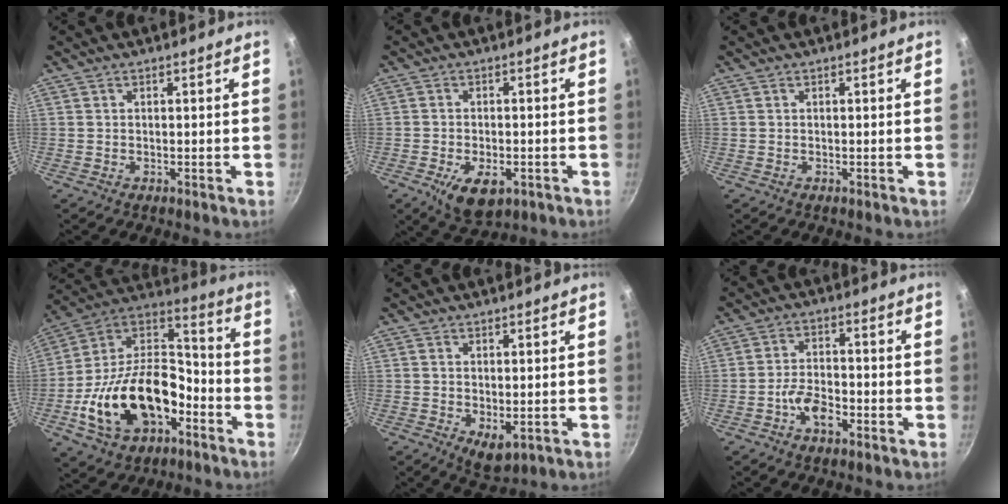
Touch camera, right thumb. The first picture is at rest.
{"total": 8.2, "force": [-3.2, 4.5, 6.1], "torque": [-0.092, 0.004, -0.042]}
{"total": 0.0}
{"total": 24.8, "force": [-8.9, 15.3, 17.4], "torque": [-0.291, 0.076, -0.154]}
{"total": 4.4, "force": [-0.4, 2.5, 3.6], "torque": [-0.050, -0.014, 0.000]}
{"total": 6.3, "force": [-2.9, 3.4, 4.5], "torque": [-0.072, 0.028, -0.055]}